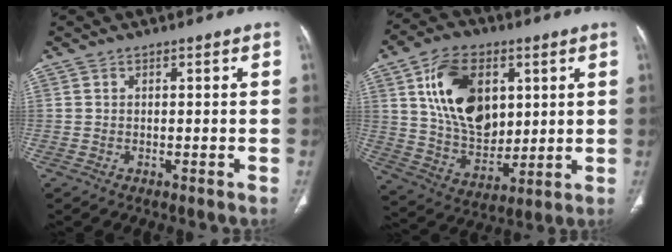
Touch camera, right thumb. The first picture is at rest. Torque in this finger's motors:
{"motor_torque": [1.55, 2.65, 1.53, 0.01, 0.18]}